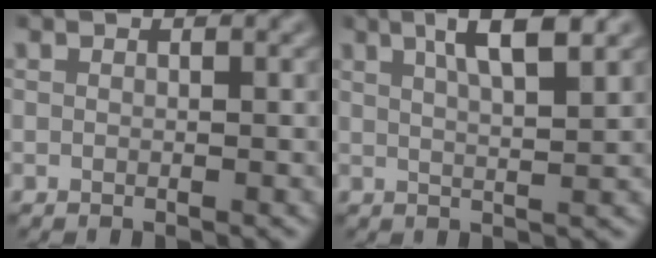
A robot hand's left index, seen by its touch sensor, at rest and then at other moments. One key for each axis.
{"total": 4.9, "fx": 2.5, "fy": 1.0, "fz": 4.0, "tx": -0.055, "ty": 0.008, "tz": 0.040}